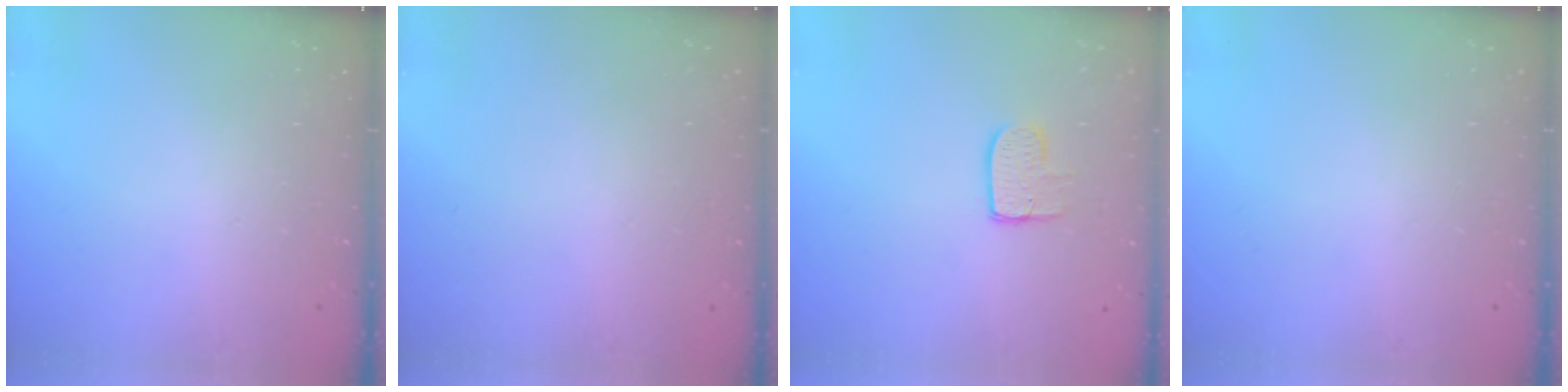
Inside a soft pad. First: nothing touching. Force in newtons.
{"total": 0.0}
{"total": 7.4, "press": 7.4, "slide": 0.2}
{"total": 0.0}